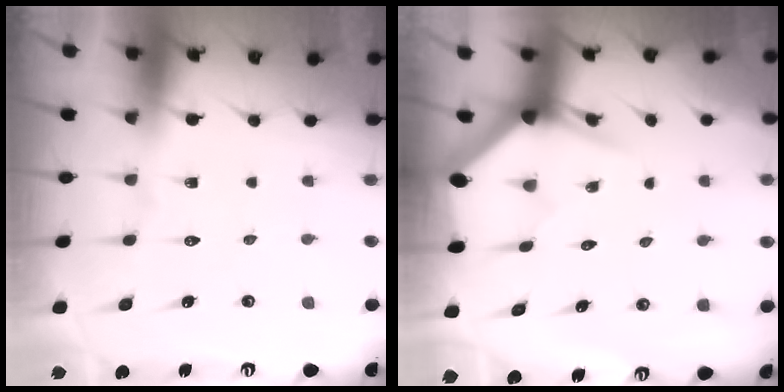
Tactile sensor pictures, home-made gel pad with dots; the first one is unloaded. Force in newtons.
{"total": 3.0, "press": 3.0, "slide": 0.0}